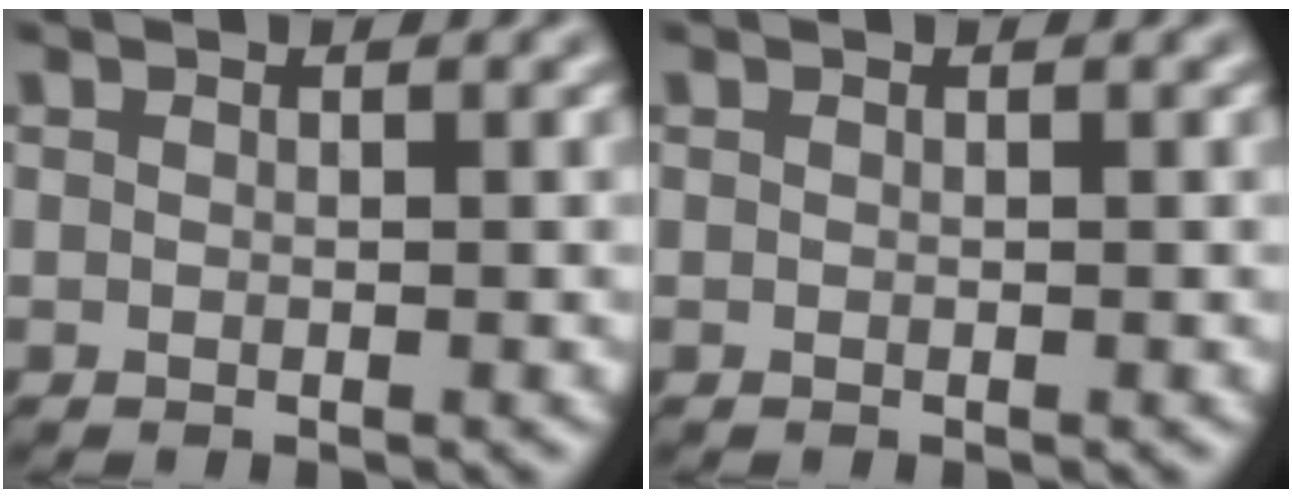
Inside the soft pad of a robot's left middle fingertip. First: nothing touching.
{"total": 0.0}